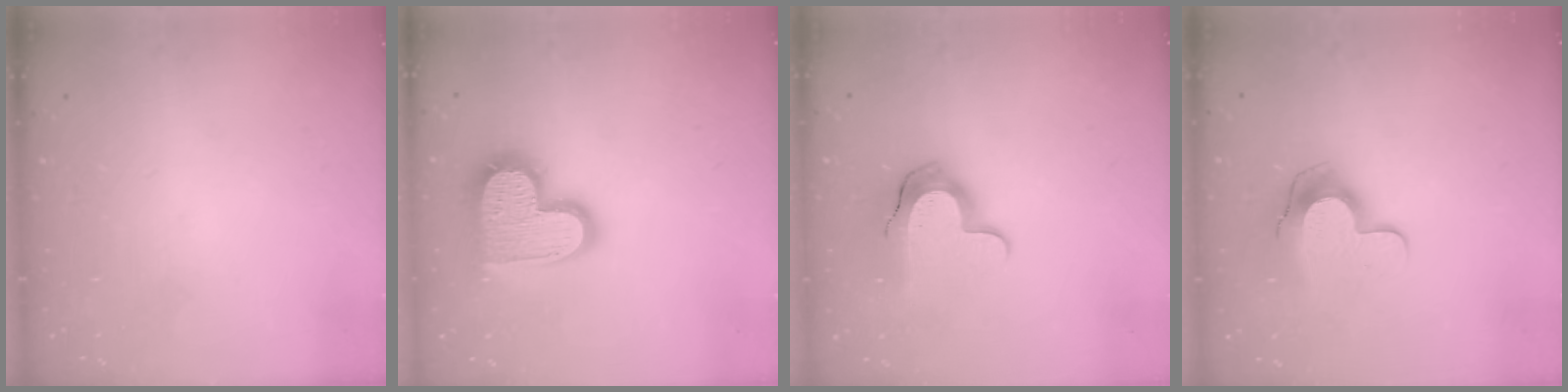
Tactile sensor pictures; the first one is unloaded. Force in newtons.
{"total": 17.5, "press": 17.4, "slide": 1.3}
{"total": 11.1, "press": 11.1, "slide": 0.8}
{"total": 10.9, "press": 10.9, "slide": 1.1}